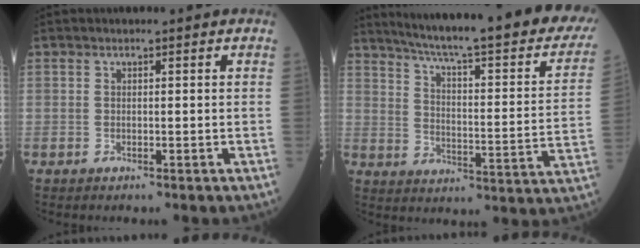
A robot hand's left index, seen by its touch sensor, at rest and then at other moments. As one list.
[{"total": 31.2, "force": [25.9, 3.1, 17.2], "torque": [-0.250, -0.062, 0.330]}]